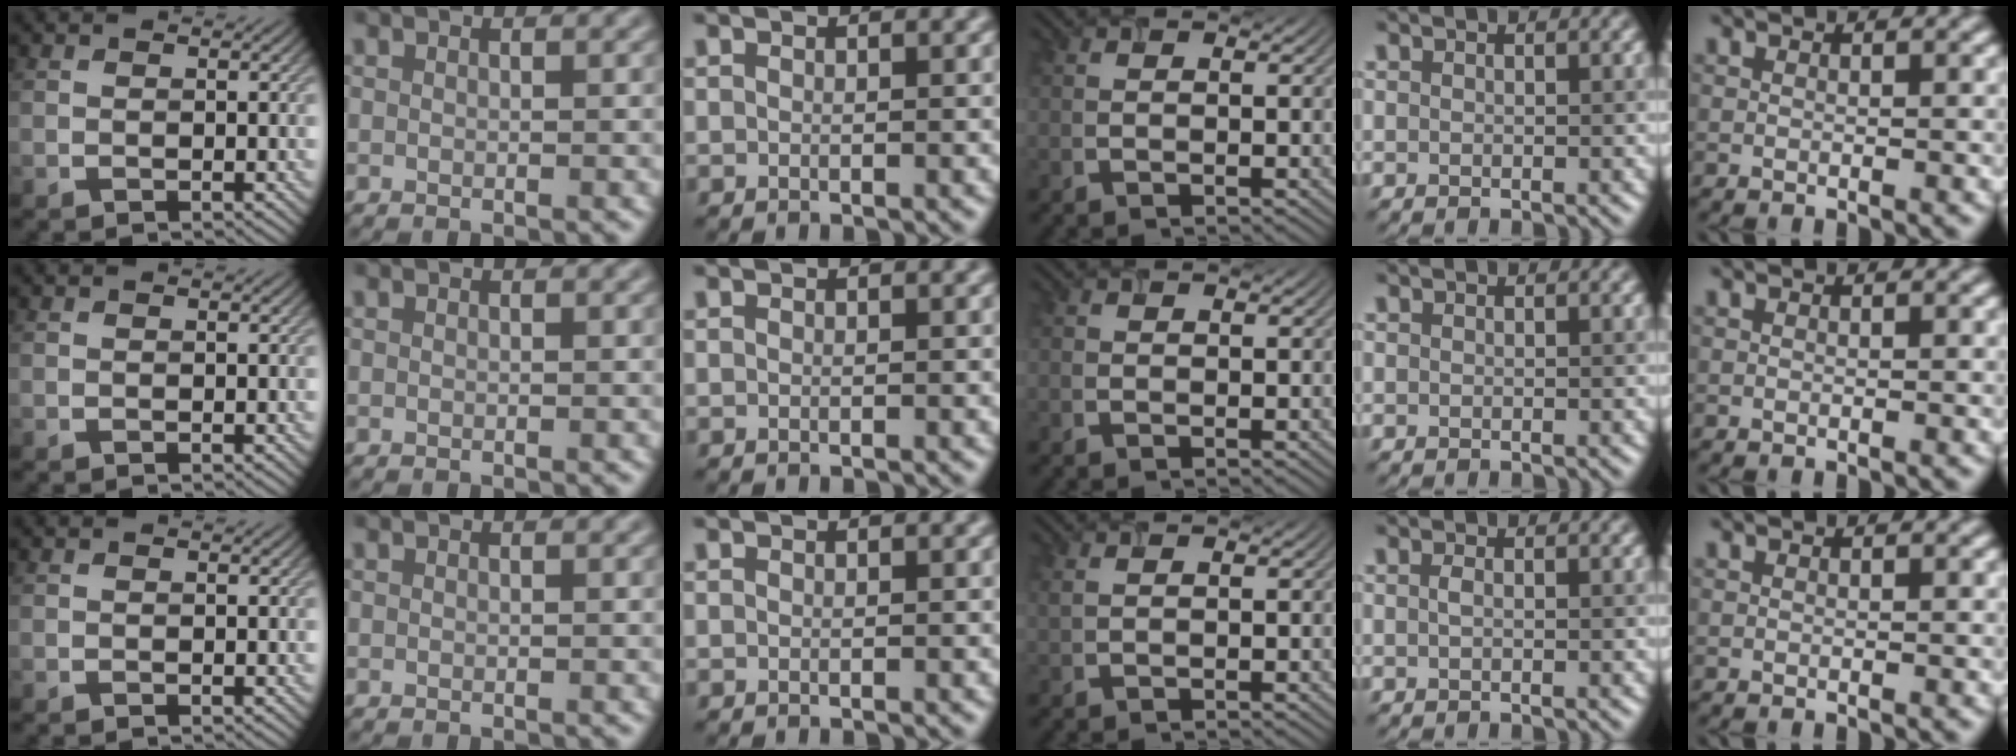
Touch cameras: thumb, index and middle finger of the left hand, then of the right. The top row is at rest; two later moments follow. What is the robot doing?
{"motion": "insert", "object": "airpods case & airpods"}